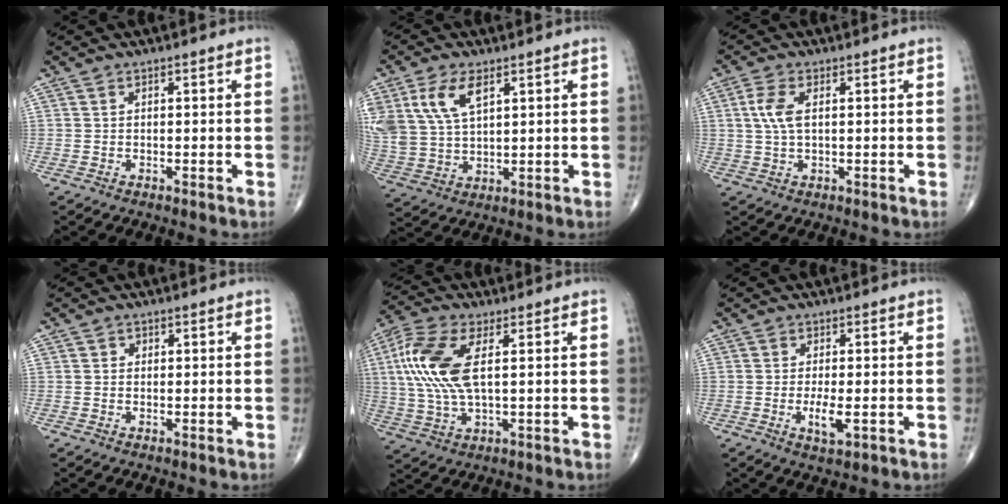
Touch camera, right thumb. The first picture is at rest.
{"total": 11.9, "force": [5.3, 6.5, 8.5], "torque": [-0.178, -0.010, 0.115]}
{"total": 4.9, "force": [0.9, 2.3, 4.2], "torque": [-0.102, 0.006, 0.018]}
{"total": 0.7, "force": [0.1, 0.7, 0.1], "torque": [0.004, 0.000, 0.000]}
{"total": 13.4, "force": [2.7, 5.6, 11.8], "torque": [-0.281, 0.004, 0.053]}
{"total": 4.0, "force": [-1.0, 1.2, 3.7], "torque": [-0.070, -0.008, -0.015]}